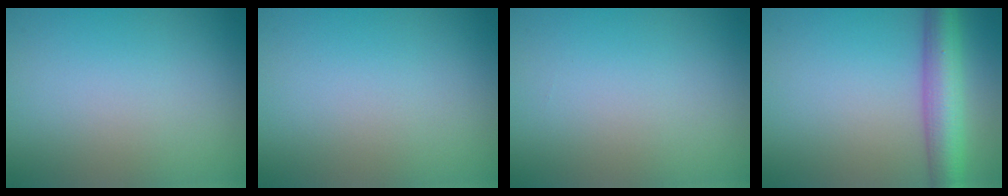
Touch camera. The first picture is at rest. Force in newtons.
{"total": 0.0}
{"total": 0.0}
{"total": 6.0, "press": 6.0, "slide": 0.2}